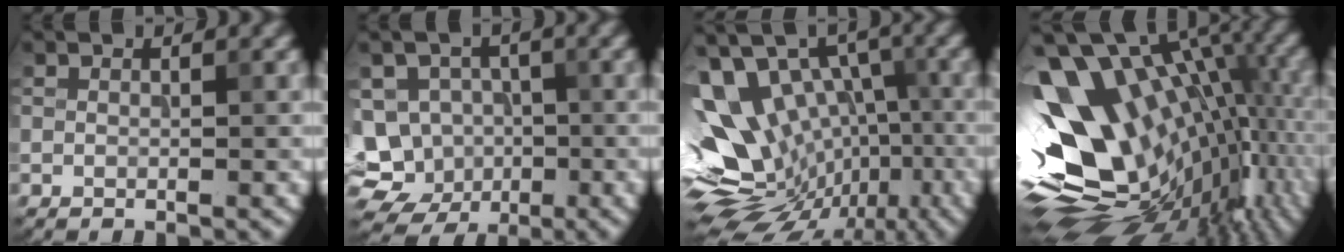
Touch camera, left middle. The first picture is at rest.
{"total": 12.0, "force": [-3.3, 10.8, 4.3], "torque": [-0.085, 0.005, -0.070]}
{"total": 15.4, "force": [-3.3, 10.5, 10.8], "torque": [-0.177, 0.011, -0.032]}
{"total": 18.1, "force": [-0.2, 10.0, 15.1], "torque": [-0.247, -0.008, -0.001]}